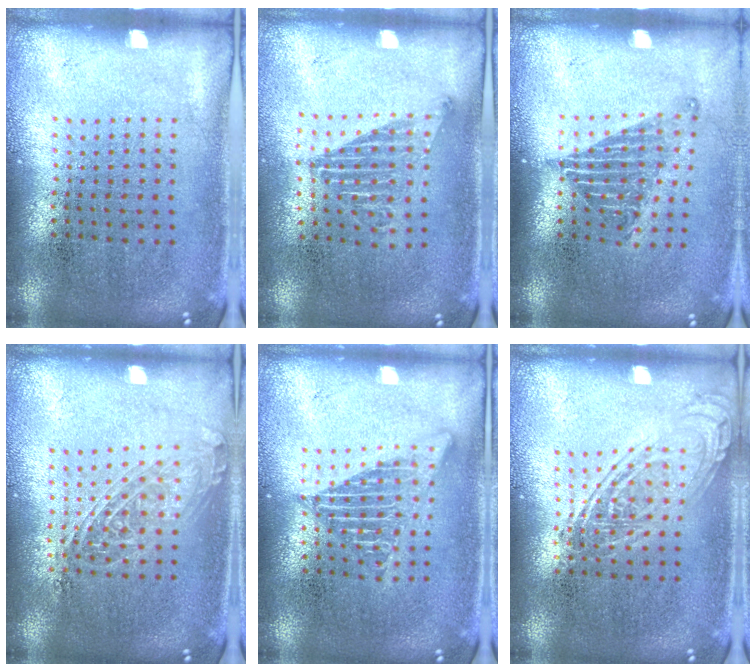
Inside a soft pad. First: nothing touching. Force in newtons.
{"total": 1.2, "press": 1.0, "slide": 0.6}
{"total": 1.3, "press": 1.0, "slide": 0.8}
{"total": 1.4, "press": 1.3, "slide": 0.7}
{"total": 2.8, "press": 2.8, "slide": 0.3}
{"total": 2.5, "press": 2.5, "slide": 0.3}